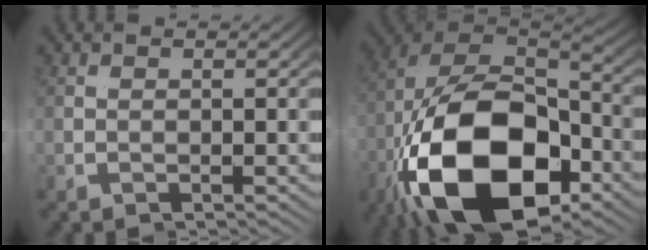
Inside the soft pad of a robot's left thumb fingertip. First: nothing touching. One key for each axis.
{"total": 18.8, "fx": -5.4, "fy": 9.7, "fz": 15.1, "tx": -0.340, "ty": -0.042, "tz": -0.068}